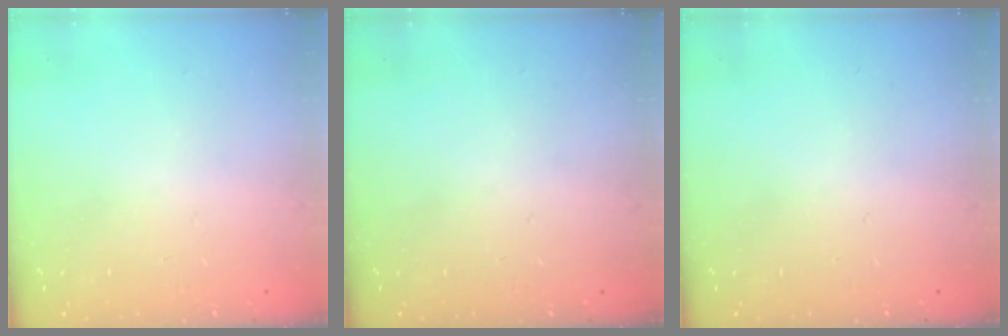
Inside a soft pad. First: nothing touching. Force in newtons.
{"total": 0.0}
{"total": 0.0}